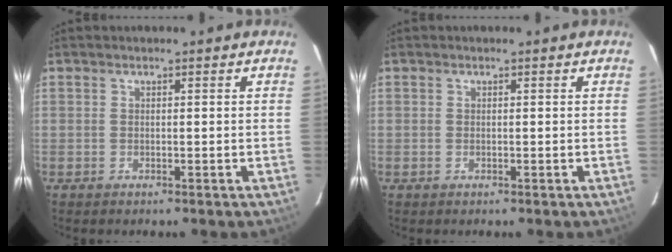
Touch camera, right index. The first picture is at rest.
{"total": 0.0}